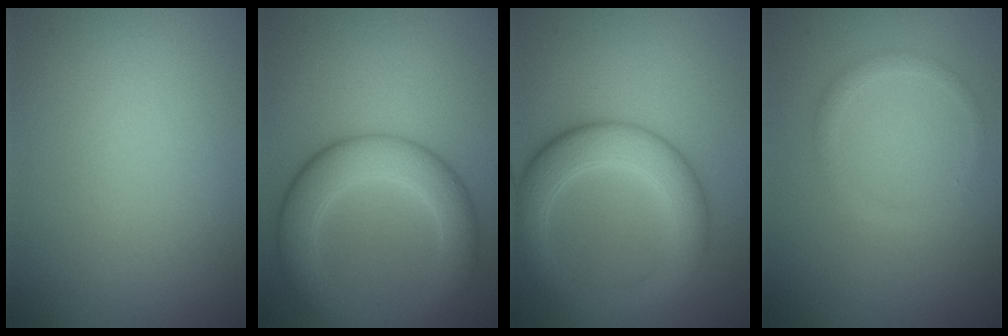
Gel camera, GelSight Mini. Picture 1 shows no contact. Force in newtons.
{"total": 6.2, "press": 6.1, "slide": 0.1}
{"total": 5.7, "press": 5.7, "slide": 0.1}
{"total": 1.2, "press": 1.1, "slide": 0.1}